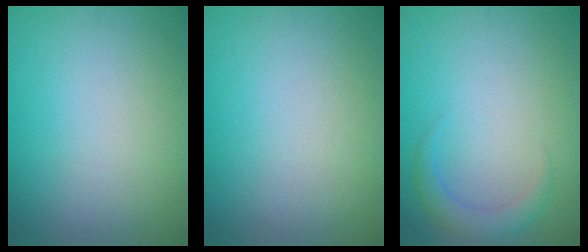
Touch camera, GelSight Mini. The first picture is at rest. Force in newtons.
{"total": 0.0}
{"total": 2.1, "press": 2.1, "slide": 0.2}